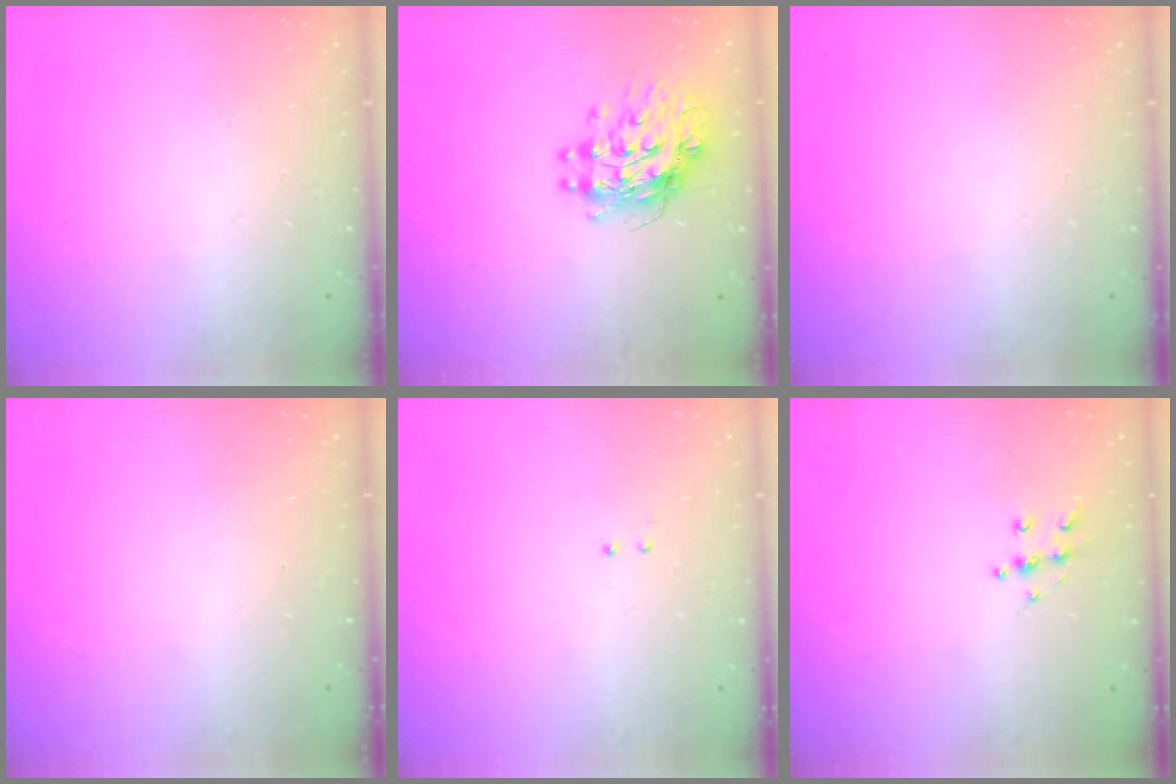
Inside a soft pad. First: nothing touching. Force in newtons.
{"total": 11.5, "press": 11.4, "slide": 0.9}
{"total": 0.0}
{"total": 0.0}
{"total": 0.5, "press": 0.5, "slide": 0.3}
{"total": 5.9, "press": 5.9, "slide": 0.5}